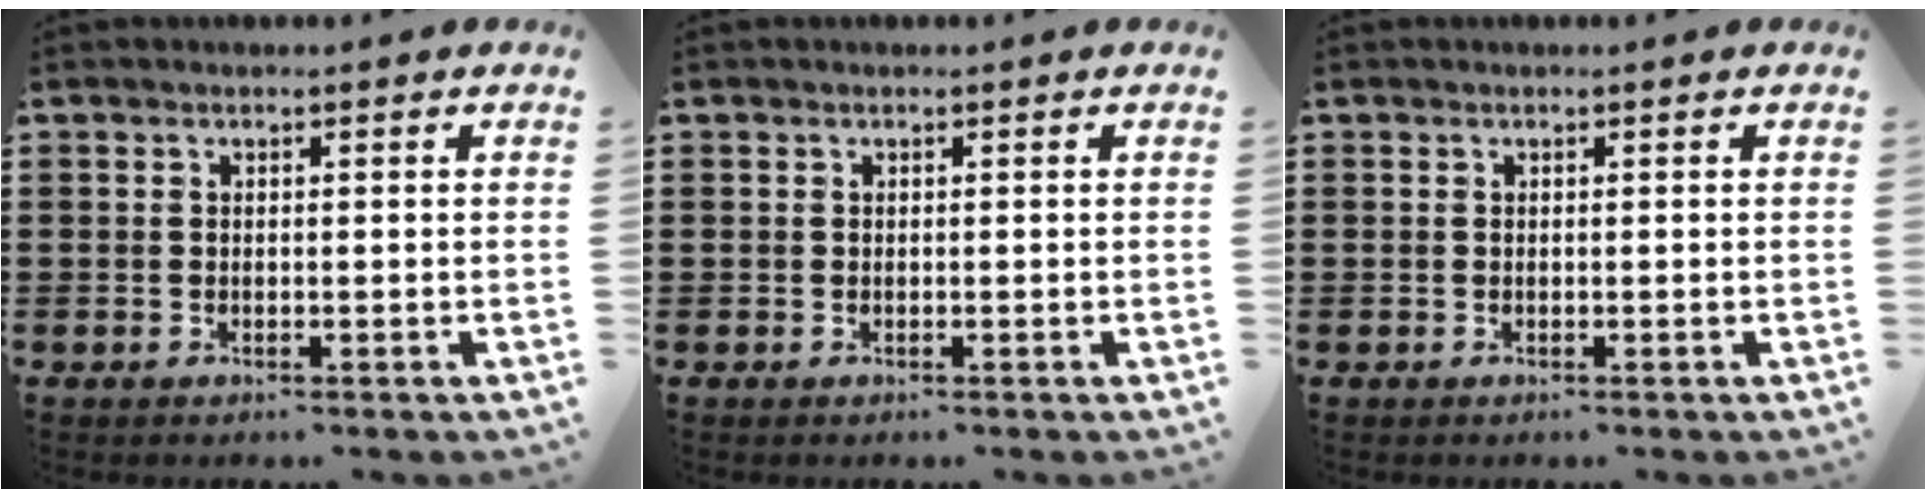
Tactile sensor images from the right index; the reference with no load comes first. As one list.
[{"total": 0.0}, {"total": 0.0}]